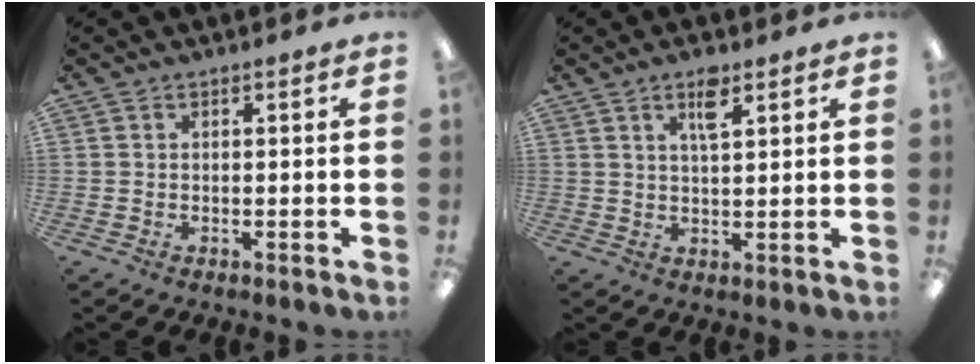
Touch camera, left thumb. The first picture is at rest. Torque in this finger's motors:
{"motor_torque": [-0.08, -0.02, -0.10, -0.06, 0.07]}